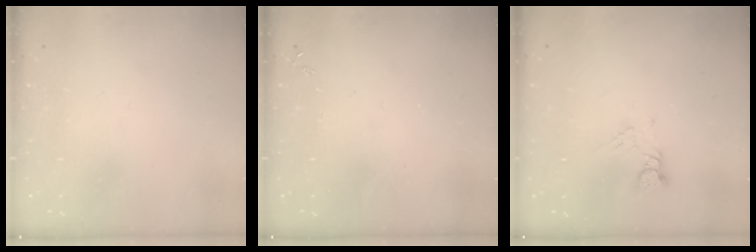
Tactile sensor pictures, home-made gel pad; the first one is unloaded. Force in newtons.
{"total": 0.0}
{"total": 2.7, "press": 2.7, "slide": 0.2}